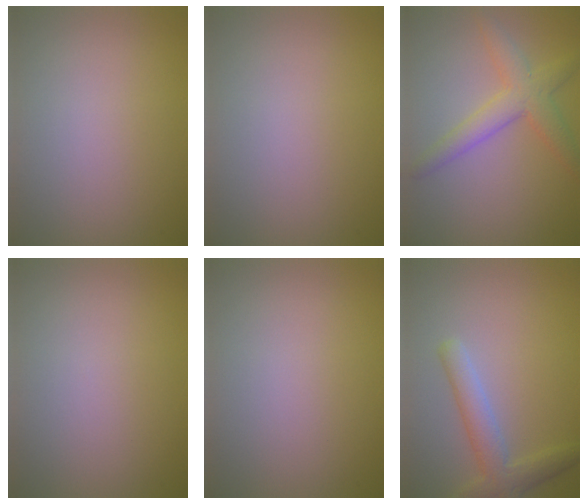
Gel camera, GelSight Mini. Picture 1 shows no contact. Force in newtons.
{"total": 0.0}
{"total": 4.0, "press": 4.0, "slide": 0.0}
{"total": 0.0}
{"total": 0.0}
{"total": 3.6, "press": 3.6, "slide": 0.2}